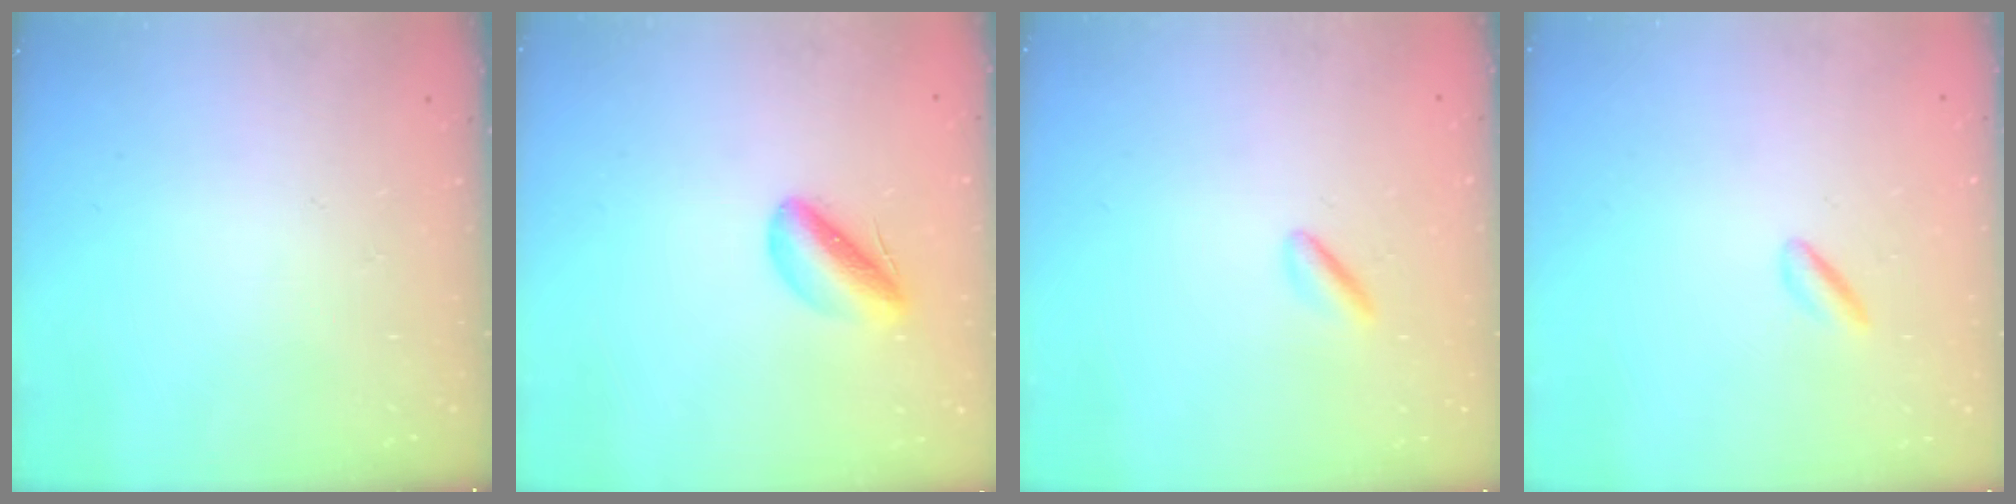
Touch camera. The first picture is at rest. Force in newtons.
{"total": 6.3, "press": 6.1, "slide": 1.8}
{"total": 1.8, "press": 1.7, "slide": 0.8}
{"total": 1.0, "press": 0.7, "slide": 0.7}